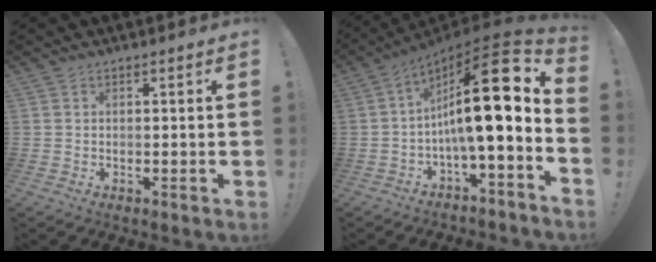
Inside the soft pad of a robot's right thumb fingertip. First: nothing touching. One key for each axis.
{"total": 19.3, "fx": 3.0, "fy": 3.9, "fz": 18.7, "tx": -0.292, "ty": -0.027, "tz": 0.038}